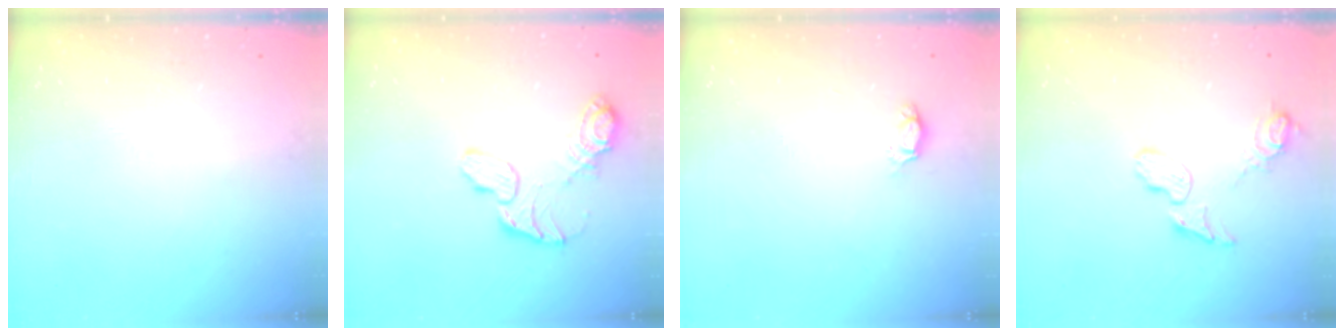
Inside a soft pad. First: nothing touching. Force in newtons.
{"total": 10.2, "press": 10.2, "slide": 1.0}
{"total": 3.2, "press": 3.2, "slide": 0.4}
{"total": 7.7, "press": 7.7, "slide": 0.4}